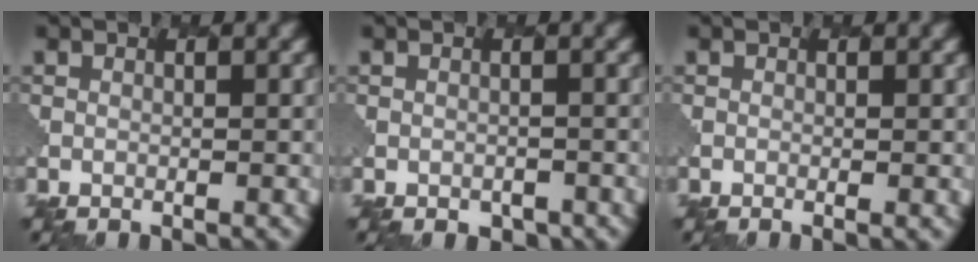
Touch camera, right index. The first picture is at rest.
{"total": 1.6, "force": [-1.1, 1.1, 0.5], "torque": [-0.008, -0.007, -0.006]}
{"total": 1.1, "force": [-0.1, 0.3, 1.1], "torque": [-0.009, -0.003, 0.003]}